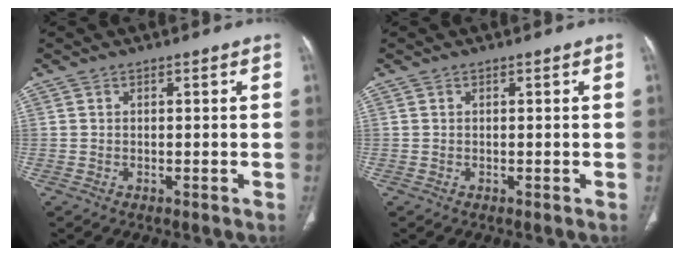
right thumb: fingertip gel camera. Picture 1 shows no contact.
{"total": 0.0}